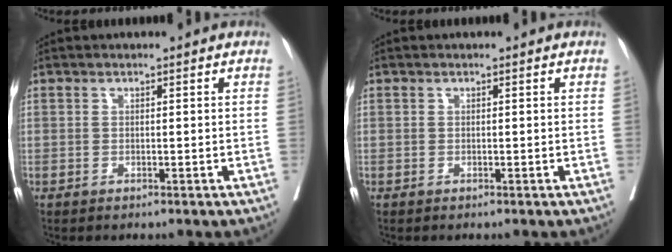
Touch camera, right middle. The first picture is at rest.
{"total": 0.0}